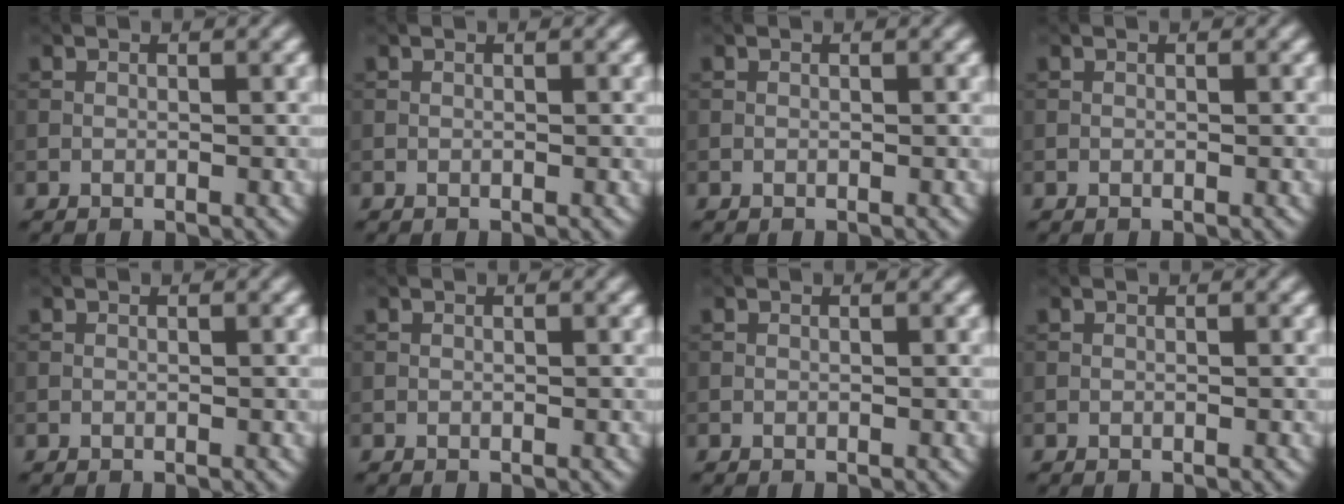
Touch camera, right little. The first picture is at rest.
{"total": 0.0}
{"total": 0.0}
{"total": 0.0}
{"total": 0.0}
{"total": 0.0}
{"total": 0.0}
{"total": 0.0}